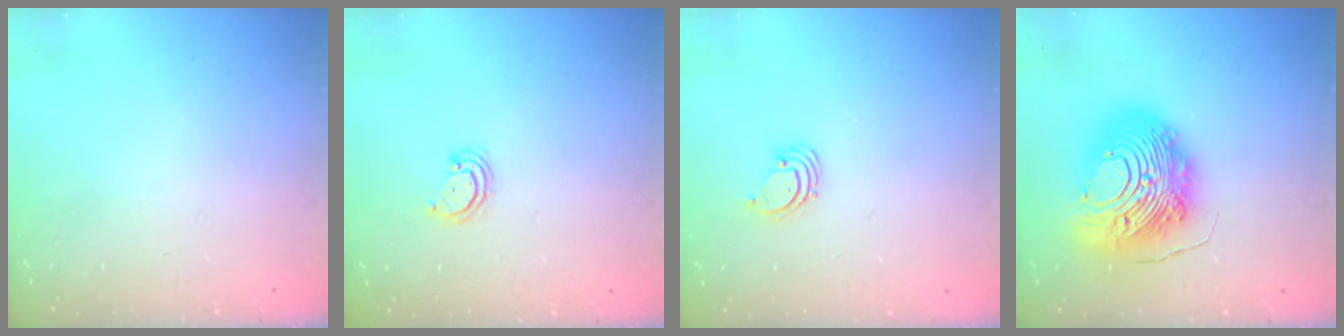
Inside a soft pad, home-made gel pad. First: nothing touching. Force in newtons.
{"total": 3.3, "press": 3.2, "slide": 0.4}
{"total": 1.6, "press": 1.6, "slide": 0.1}
{"total": 20.9, "press": 20.8, "slide": 2.0}